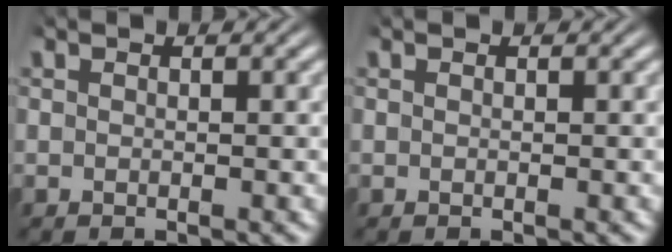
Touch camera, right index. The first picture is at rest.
{"total": 0.0}